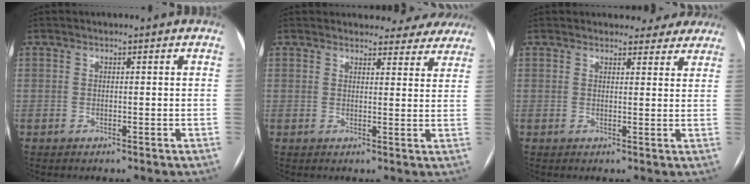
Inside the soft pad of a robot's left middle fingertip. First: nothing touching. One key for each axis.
{"total": 10.5, "fx": 9.9, "fy": 3.4, "fz": 1.0, "tx": 0.024, "ty": -0.008, "tz": 0.089}
{"total": 6.8, "fx": 6.2, "fy": 2.5, "fz": 0.9, "tx": 0.011, "ty": 0.001, "tz": 0.054}